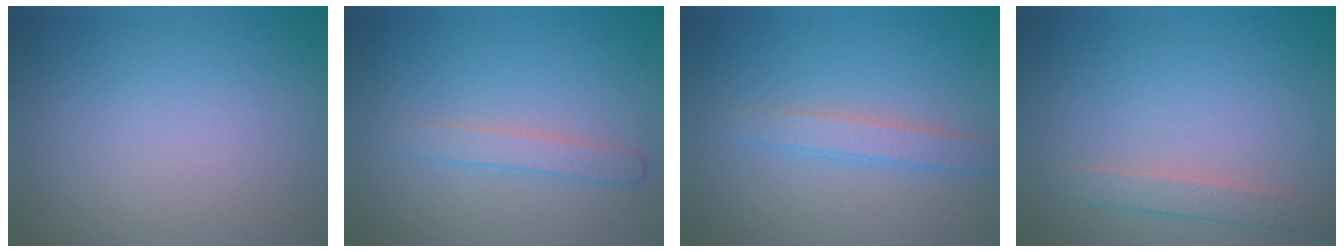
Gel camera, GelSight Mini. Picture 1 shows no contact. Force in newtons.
{"total": 1.8, "press": 1.8, "slide": 0.1}
{"total": 2.1, "press": 2.1, "slide": 0.0}
{"total": 1.8, "press": 1.8, "slide": 0.1}